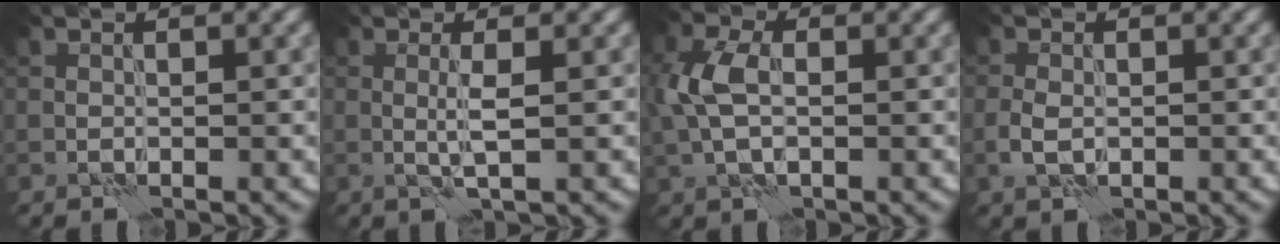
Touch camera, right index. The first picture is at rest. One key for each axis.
{"total": 1.7, "fx": 0.4, "fy": 0.1, "fz": 1.6, "tx": -0.036, "ty": -0.003, "tz": 0.004}
{"total": 4.1, "fx": 0.5, "fy": 2.6, "fz": 3.2, "tx": -0.081, "ty": 0.007, "tz": 0.004}
{"total": 1.6, "fx": -0.2, "fy": 1.2, "fz": 1.1, "tx": -0.030, "ty": -0.003, "tz": -0.008}